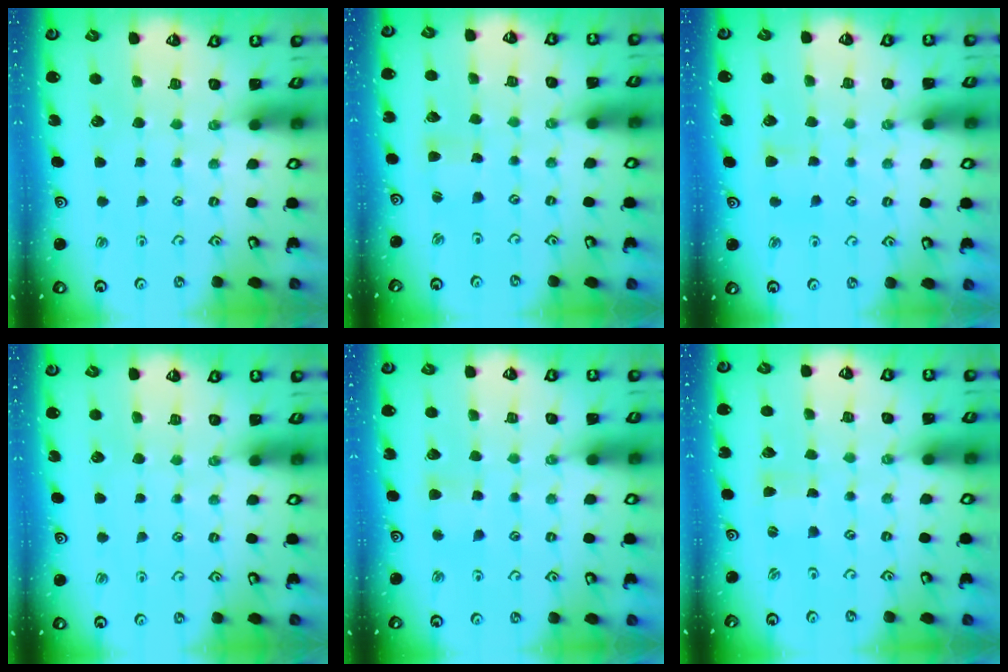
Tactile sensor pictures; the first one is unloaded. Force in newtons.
{"total": 2.7, "press": 2.7, "slide": 0.3}
{"total": 4.4, "press": 4.3, "slide": 0.7}
{"total": 0.0}
{"total": 3.4, "press": 3.4, "slide": 0.6}
{"total": 0.0}